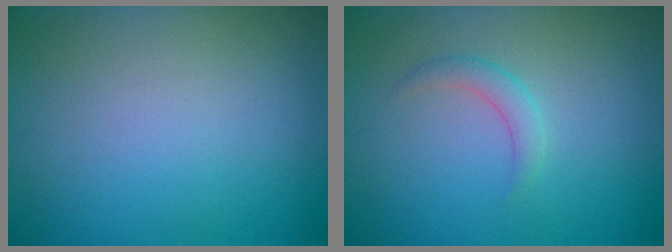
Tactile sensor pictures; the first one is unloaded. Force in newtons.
{"total": 1.5, "press": 1.5, "slide": 0.0}